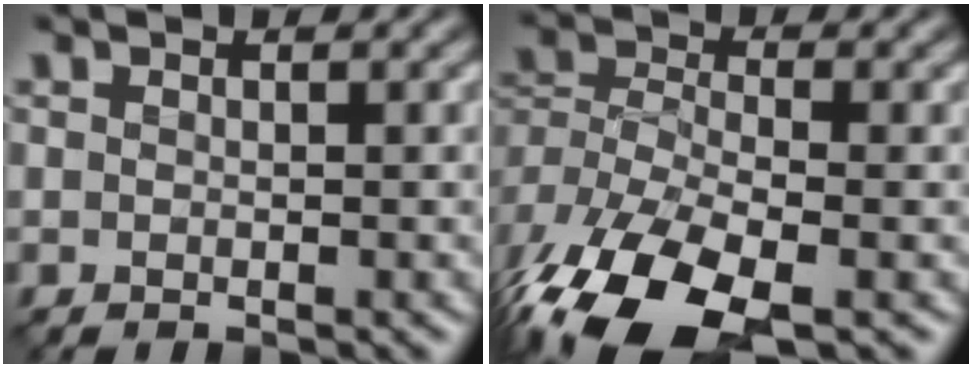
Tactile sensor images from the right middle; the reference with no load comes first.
{"total": 12.3, "force": [-6.4, 6.0, 8.6], "torque": [-0.189, -0.023, -0.108]}